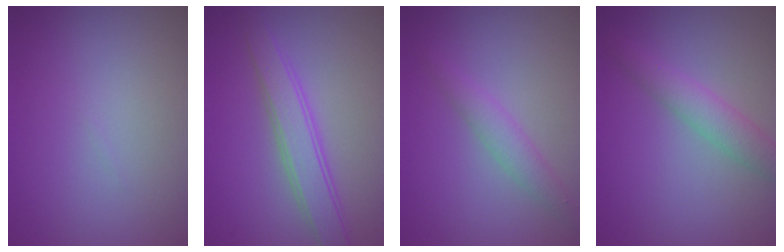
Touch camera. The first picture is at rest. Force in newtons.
{"total": 3.5, "press": 3.5, "slide": 0.1}
{"total": 1.9, "press": 1.9, "slide": 0.1}
{"total": 2.9, "press": 2.9, "slide": 0.1}